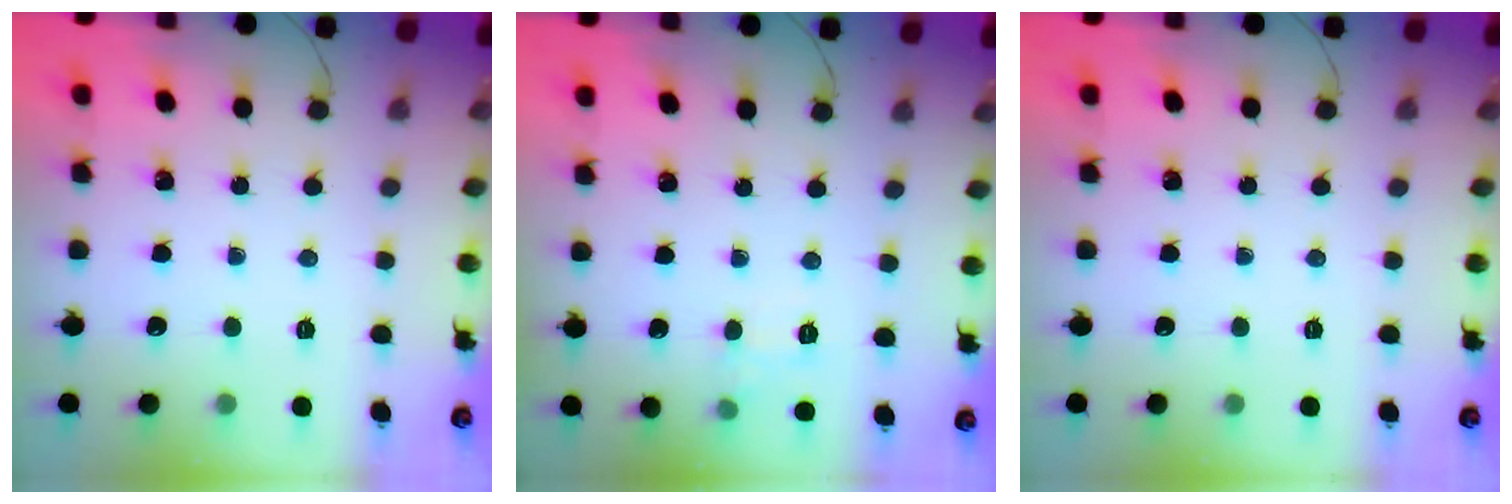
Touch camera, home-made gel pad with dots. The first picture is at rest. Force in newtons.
{"total": 5.2, "press": 4.9, "slide": 1.6}
{"total": 0.0}